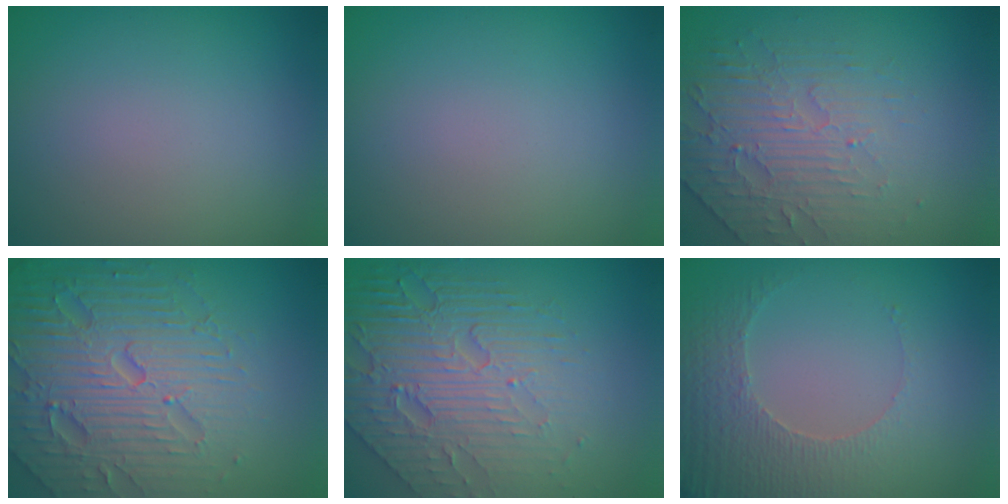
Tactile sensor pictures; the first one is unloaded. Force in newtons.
{"total": 0.0}
{"total": 4.5, "press": 3.4, "slide": 3.0}
{"total": 7.3, "press": 7.1, "slide": 1.5}
{"total": 8.1, "press": 5.6, "slide": 5.9}
{"total": 3.9, "press": 3.3, "slide": 2.1}